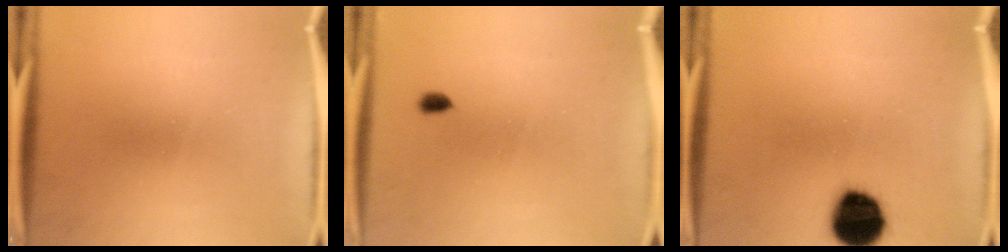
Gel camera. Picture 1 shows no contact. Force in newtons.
{"total": 1.2}
{"total": 14.2}